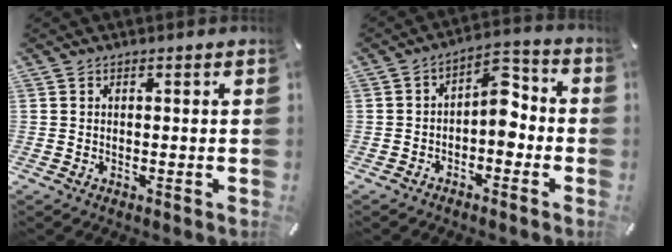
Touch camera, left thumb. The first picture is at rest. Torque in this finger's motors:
{"motor_torque": [0.64, 1.51, 0.25, -0.20, 0.06]}